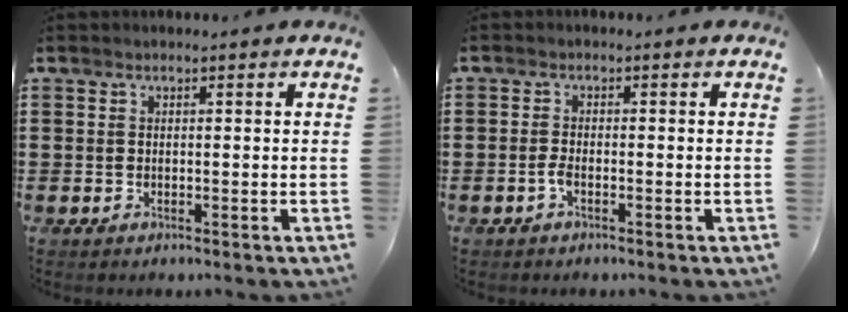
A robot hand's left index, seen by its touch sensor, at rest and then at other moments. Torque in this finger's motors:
{"motor_torque": [0.32, 0.19, 0.12, 0.05]}